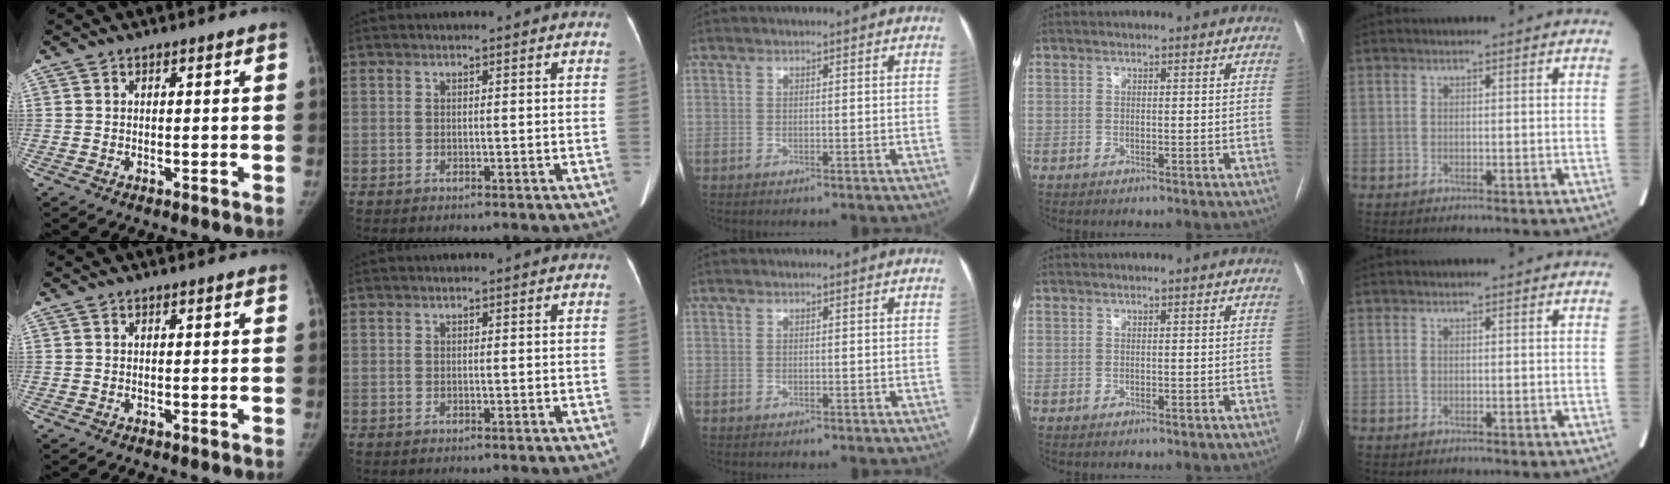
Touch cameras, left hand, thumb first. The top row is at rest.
{}